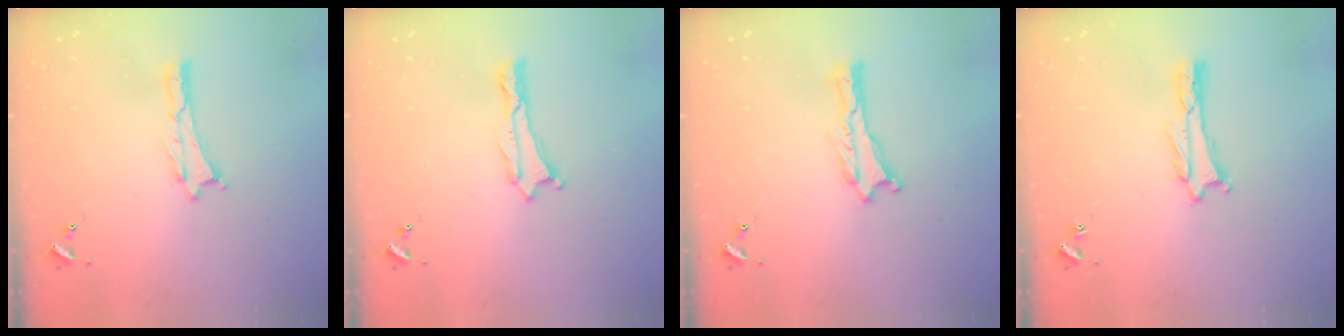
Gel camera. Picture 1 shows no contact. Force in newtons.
{"total": 0.0}
{"total": 0.0}
{"total": 1.8, "press": 1.8, "slide": 0.2}